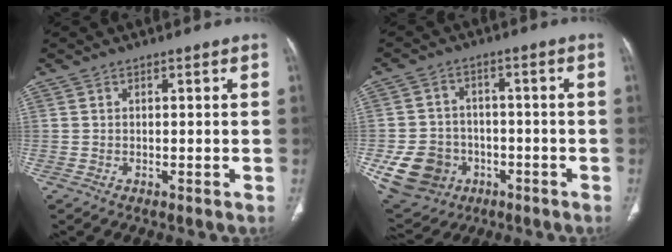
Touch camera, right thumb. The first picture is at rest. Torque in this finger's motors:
{"motor_torque": [2.59, 2.33, 0.37, -0.48, 0.04]}